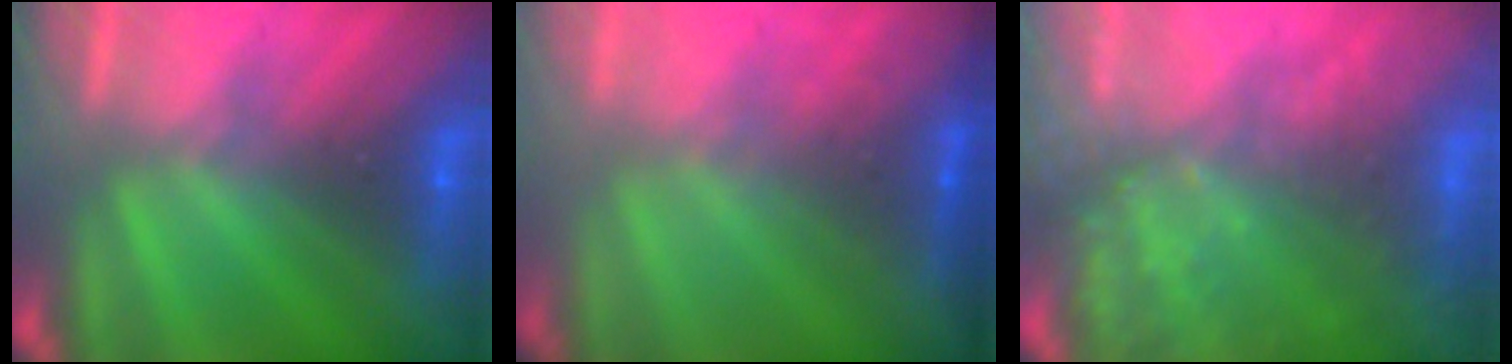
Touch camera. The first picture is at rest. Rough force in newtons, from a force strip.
{"total": 1.8}
{"total": 8.3}